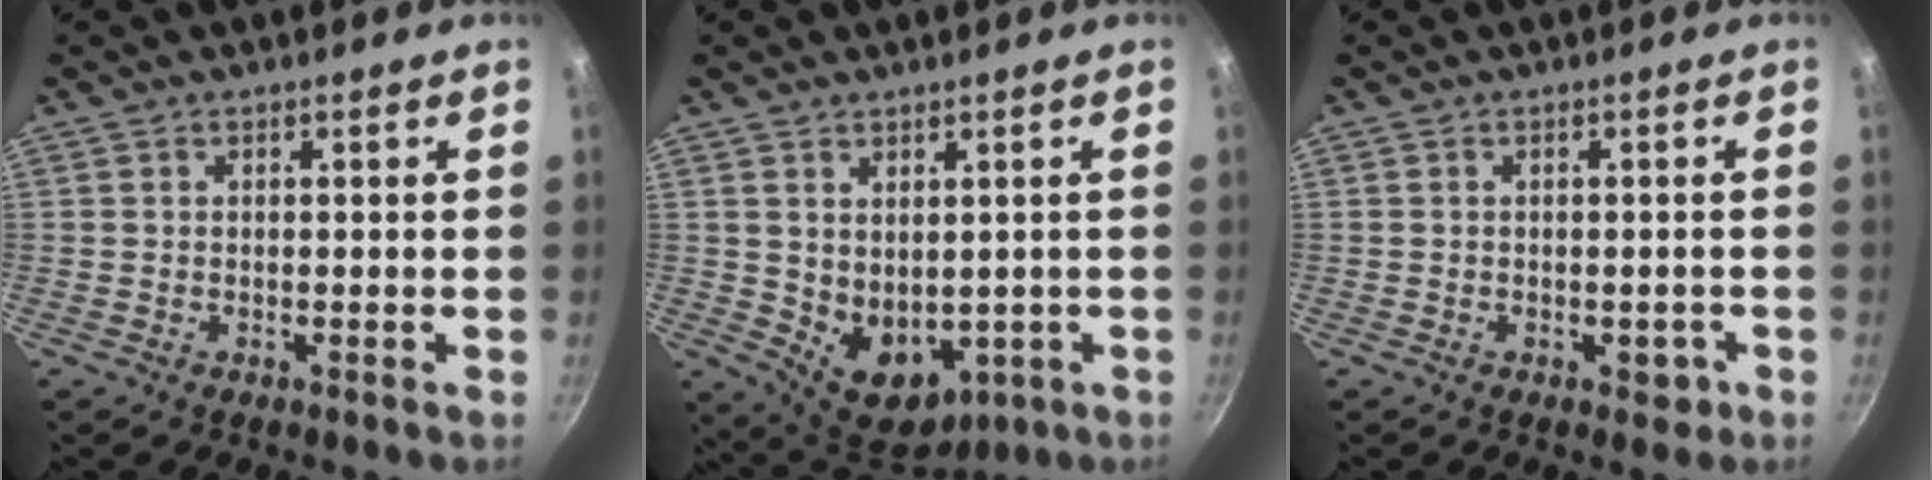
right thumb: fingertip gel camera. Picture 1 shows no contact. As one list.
[{"total": 10.2, "force": [0.1, 7.2, 7.3], "torque": [-0.084, -0.024, 0.029]}, {"total": 2.6, "force": [-1.0, 1.5, 1.8], "torque": [-0.004, 0.013, -0.008]}]